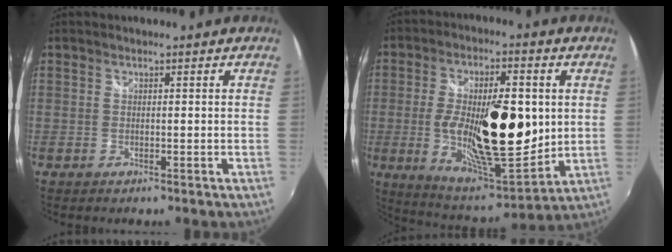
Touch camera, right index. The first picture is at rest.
{"total": 23.2, "force": [0.0, 9.6, 21.1], "torque": [-0.371, -0.020, 0.012]}